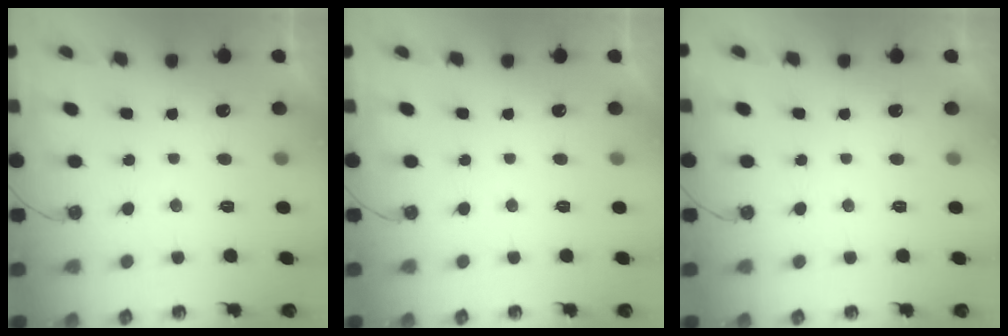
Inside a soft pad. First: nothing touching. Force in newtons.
{"total": 0.0}
{"total": 0.0}